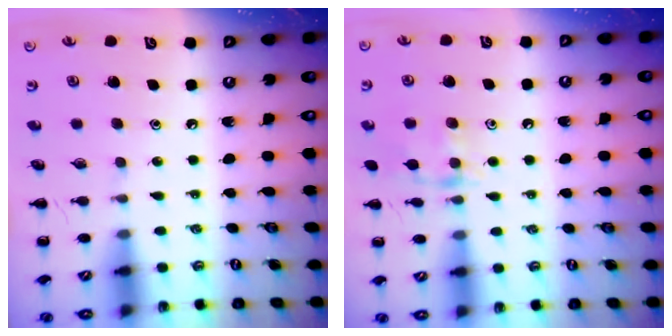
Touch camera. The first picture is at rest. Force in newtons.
{"total": 10.3, "press": 10.2, "slide": 0.7}